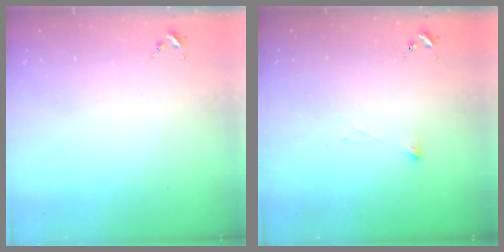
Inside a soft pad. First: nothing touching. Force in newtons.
{"total": 2.9, "press": 2.9, "slide": 0.3}